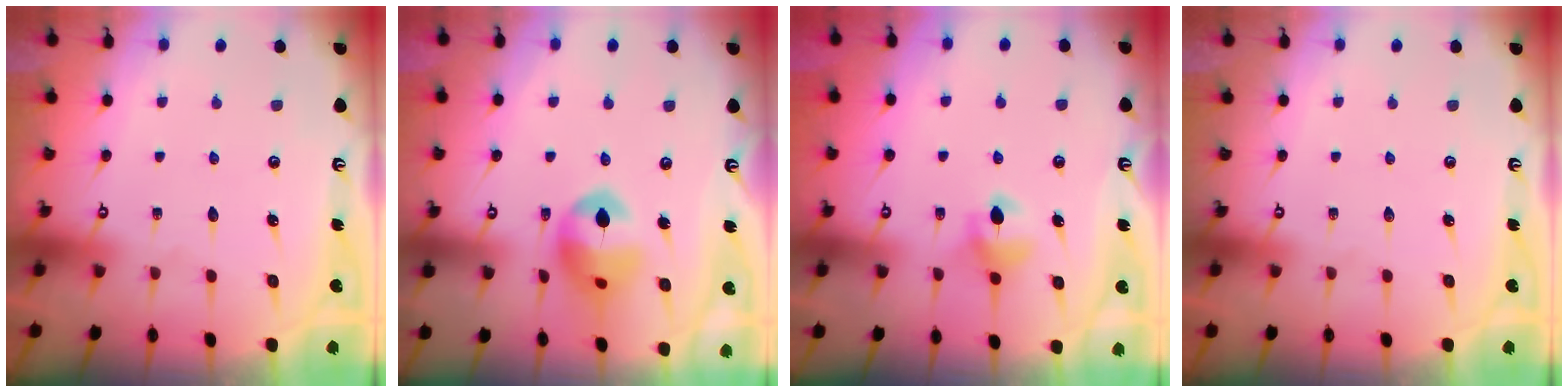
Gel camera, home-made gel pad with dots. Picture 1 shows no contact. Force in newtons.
{"total": 12.6, "press": 12.6, "slide": 1.2}
{"total": 5.9, "press": 5.9, "slide": 0.7}
{"total": 0.0}